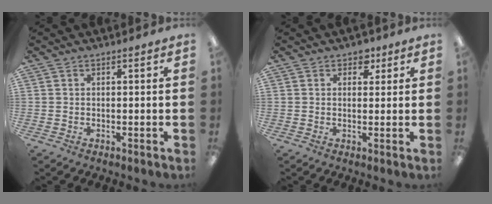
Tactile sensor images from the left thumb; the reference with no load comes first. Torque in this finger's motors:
{"motor_torque": [0.24, 0.12, 0.20, -0.08, 0.04]}